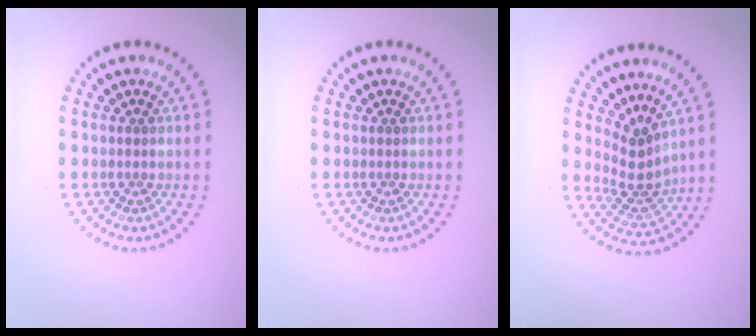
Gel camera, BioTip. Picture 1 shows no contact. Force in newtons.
{"total": 0.0}
{"total": 2.9, "press": 2.0, "slide": 2.2}